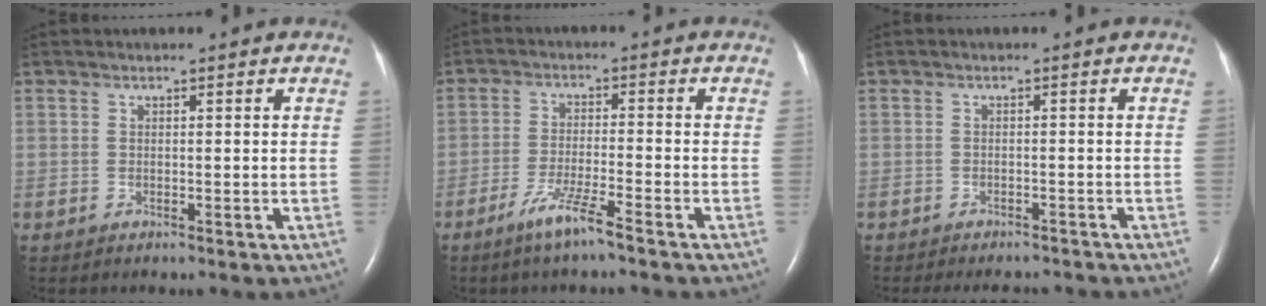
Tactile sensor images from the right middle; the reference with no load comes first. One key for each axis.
{"total": 5.5, "fx": -3.9, "fy": -0.5, "fz": 3.9, "tx": -0.081, "ty": -0.012, "tz": -0.078}
{"total": 7.2, "fx": -6.5, "fy": 2.1, "fz": 2.1, "tx": -0.026, "ty": -0.004, "tz": -0.079}